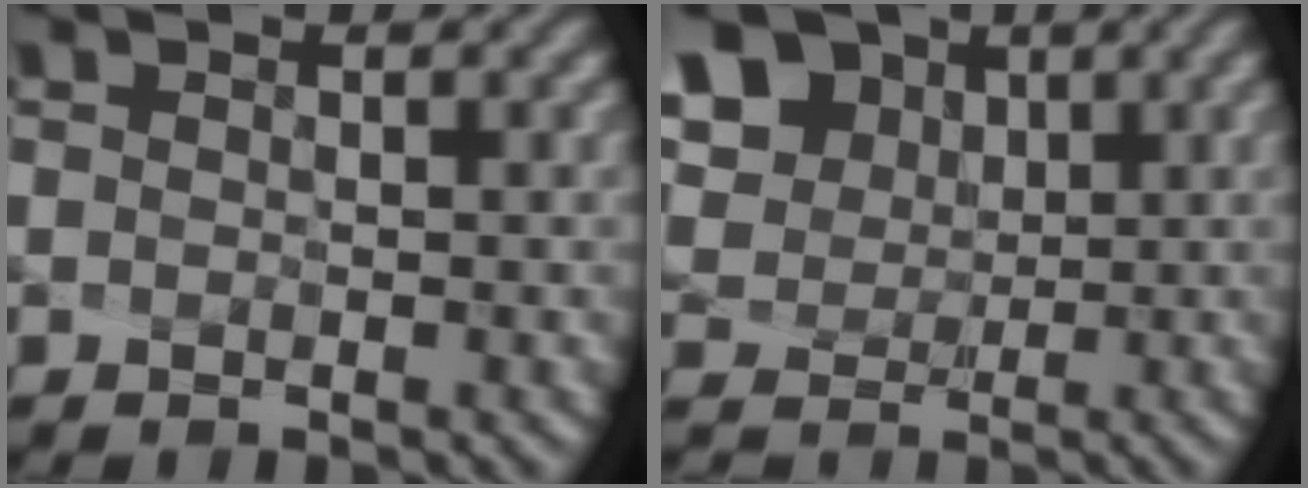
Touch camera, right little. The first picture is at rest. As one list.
[{"total": 9.0, "force": [3.8, 6.9, 4.3], "torque": [-0.102, 0.018, 0.073]}]